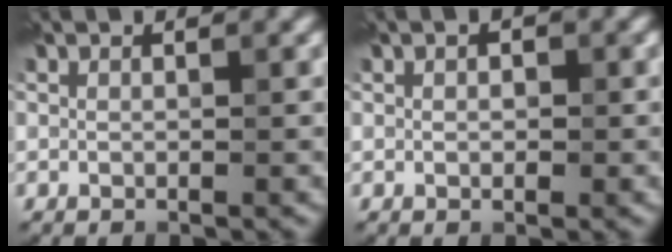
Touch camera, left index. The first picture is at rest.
{"total": 1.5, "force": [0.2, 0.9, 1.1], "torque": [-0.006, 0.001, -0.001]}